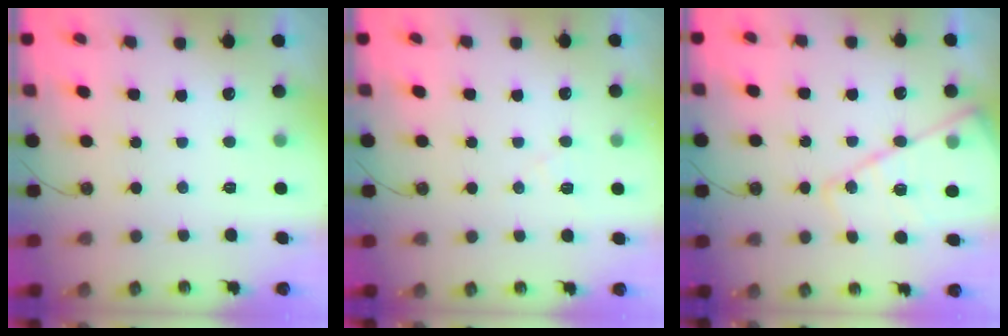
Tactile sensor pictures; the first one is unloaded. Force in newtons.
{"total": 8.8, "press": 8.8, "slide": 0.8}
{"total": 16.9, "press": 16.8, "slide": 1.6}